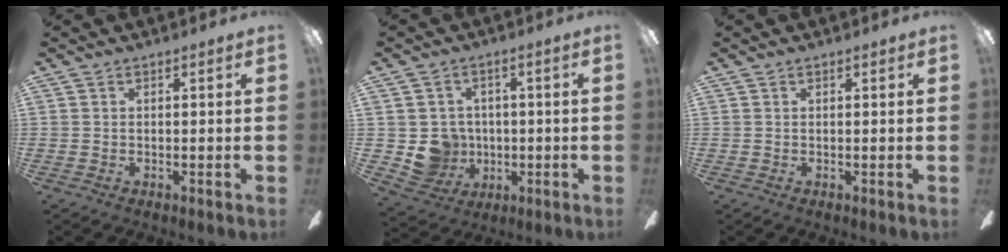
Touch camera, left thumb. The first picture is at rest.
{"total": 7.9, "force": [0.1, 7.7, 1.4], "torque": [-0.053, -0.004, 0.012]}
{"total": 0.0}